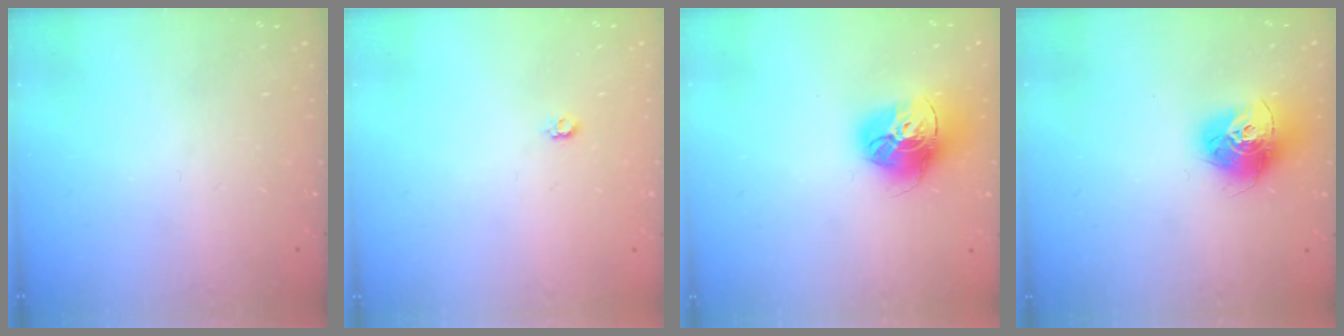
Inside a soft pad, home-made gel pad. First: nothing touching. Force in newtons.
{"total": 3.7, "press": 3.7, "slide": 0.4}
{"total": 15.9, "press": 15.8, "slide": 1.4}
{"total": 14.1, "press": 14.1, "slide": 1.3}